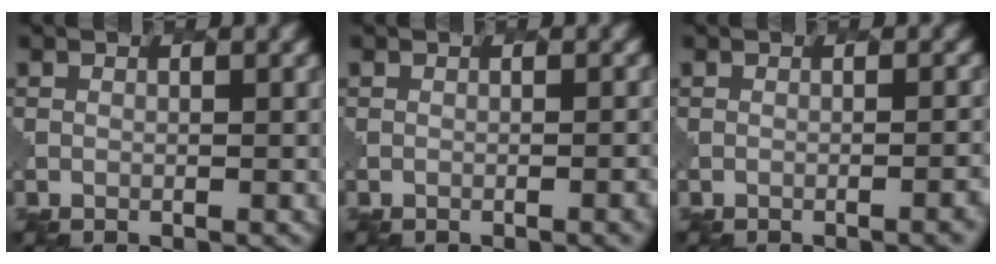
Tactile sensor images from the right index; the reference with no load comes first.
{"total": 2.3, "force": [-0.9, 0.8, 2.0], "torque": [-0.003, 0.006, -0.007]}
{"total": 2.5, "force": [-1.1, 0.8, 2.1], "torque": [-0.006, 0.007, -0.014]}